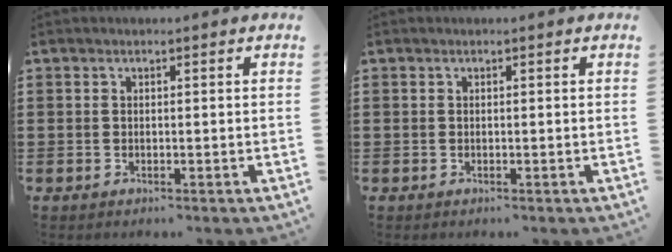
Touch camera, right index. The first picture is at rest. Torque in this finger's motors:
{"motor_torque": [0.00, 0.01, 0.00, 0.00]}